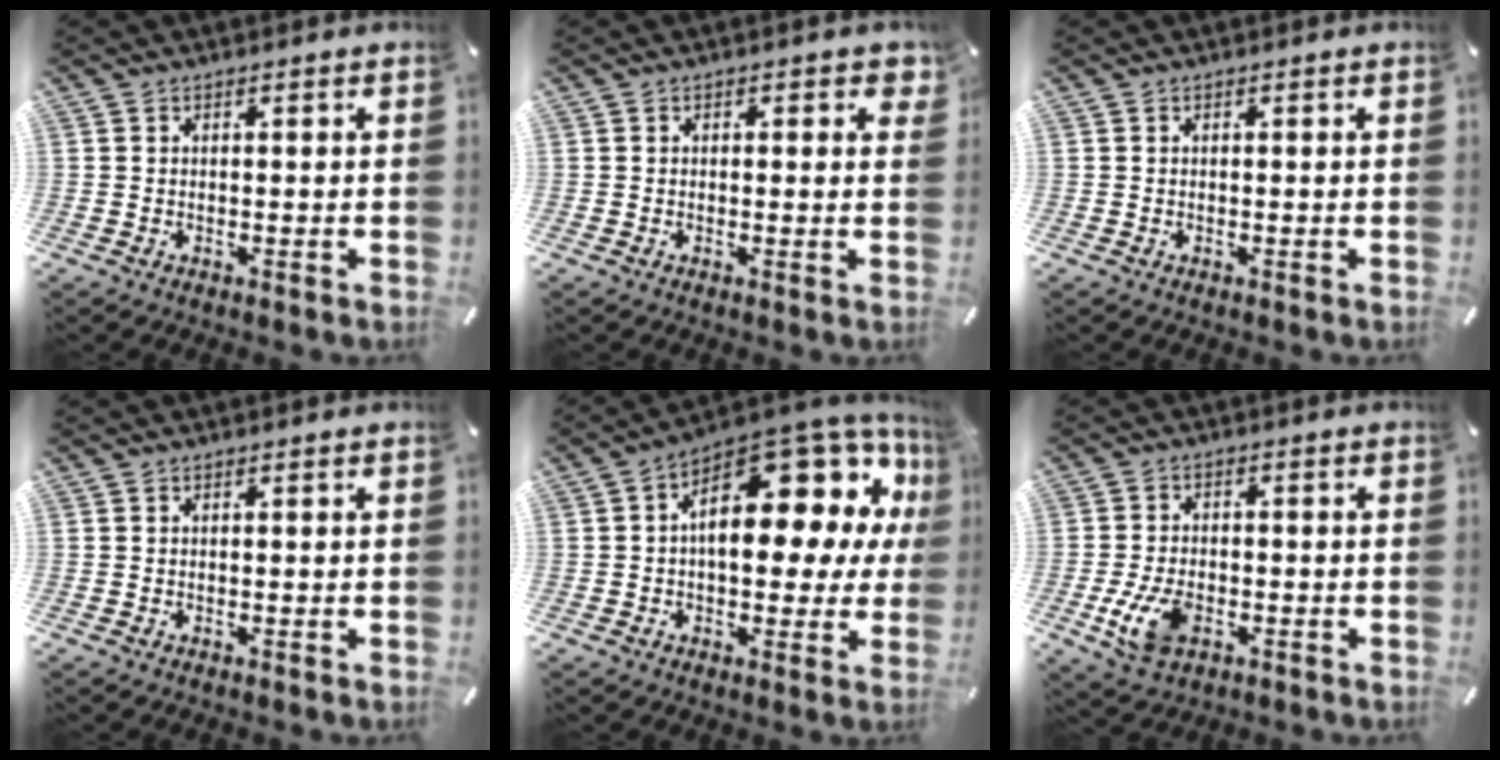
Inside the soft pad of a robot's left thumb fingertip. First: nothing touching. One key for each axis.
{"total": 1.9, "fx": 0.3, "fy": 0.8, "fz": 1.7, "tx": -0.018, "ty": -0.001, "tz": 0.001}
{"total": 0.0}
{"total": 0.0}
{"total": 19.3, "fx": 6.6, "fy": 10.1, "fz": 15.0, "tx": -0.193, "ty": -0.060, "tz": 0.109}
{"total": 8.6, "fx": -3.0, "fy": 5.3, "fz": 6.1, "tx": -0.140, "ty": 0.003, "tz": -0.054}